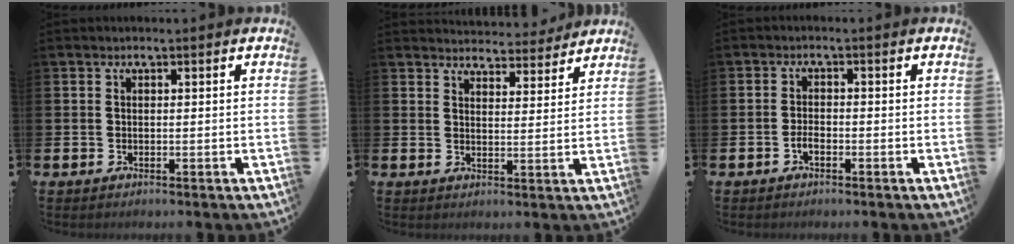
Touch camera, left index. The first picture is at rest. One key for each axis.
{"total": 4.4, "fx": 4.3, "fy": 0.7, "fz": -0.1, "tx": -0.003, "ty": -0.033, "tz": 0.076}
{"total": 1.5, "fx": -0.9, "fy": 0.7, "fz": 1.1, "tx": -0.024, "ty": 0.003, "tz": -0.017}